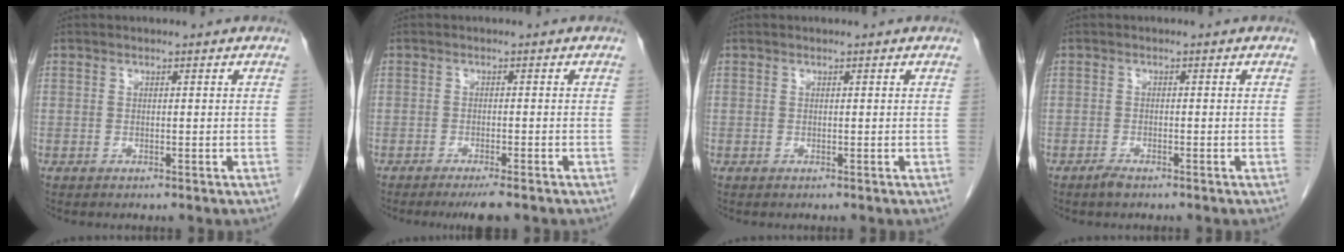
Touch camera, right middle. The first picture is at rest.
{"total": 4.0, "force": [-3.1, 0.4, 2.5], "torque": [-0.031, -0.006, -0.044]}
{"total": 0.0}
{"total": 1.4, "force": [-1.2, 0.3, 0.7], "torque": [-0.019, -0.002, -0.021]}